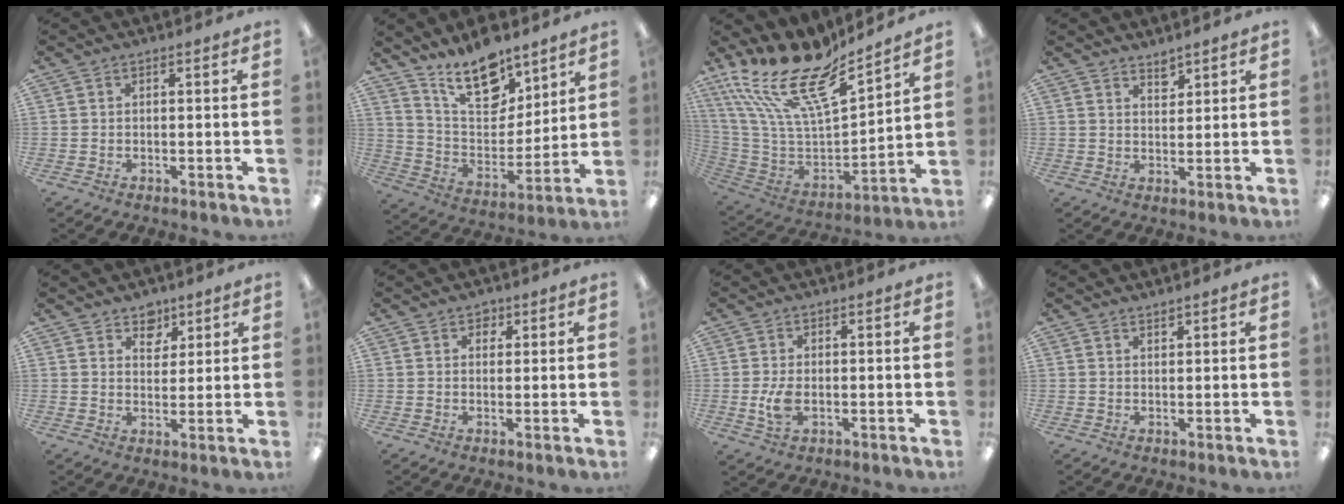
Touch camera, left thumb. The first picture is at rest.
{"total": 16.5, "force": [12.5, 7.4, 7.8], "torque": [-0.135, -0.075, 0.224]}
{"total": 21.3, "force": [15.7, 7.2, 12.5], "torque": [-0.240, -0.119, 0.269]}
{"total": 3.2, "force": [2.9, 1.2, 0.5], "torque": [0.002, -0.022, 0.053]}
{"total": 5.5, "force": [4.0, 3.6, 0.9], "torque": [-0.003, -0.020, 0.071]}
{"total": 2.2, "force": [1.4, 1.6, 0.5], "torque": [0.004, -0.002, 0.021]}
{"total": 5.2, "force": [-0.6, 3.0, 4.2], "torque": [-0.084, -0.005, -0.013]}
{"total": 1.3, "force": [1.2, 0.3, 0.0], "torque": [0.000, -0.002, 0.024]}